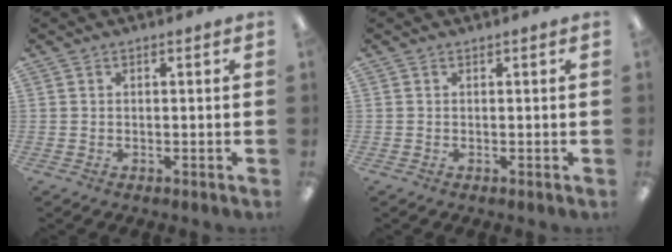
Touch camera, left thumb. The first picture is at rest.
{"total": 0.0}